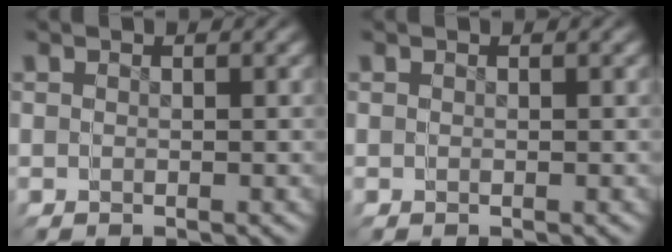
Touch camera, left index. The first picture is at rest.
{"total": 0.0}